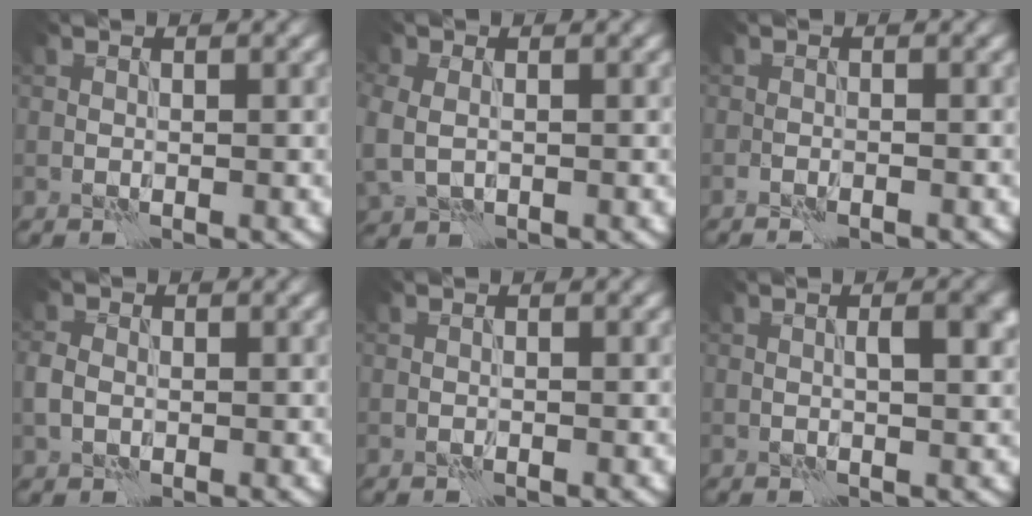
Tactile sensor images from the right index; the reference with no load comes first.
{"total": 3.7, "force": [-0.4, 2.9, 2.3], "torque": [-0.057, -0.007, 0.011]}
{"total": 1.0, "force": [-1.0, -0.1, 0.3], "torque": [-0.012, 0.000, -0.015]}
{"total": 1.8, "force": [0.2, 1.5, 1.0], "torque": [-0.025, 0.003, 0.000]}
{"total": 0.0}
{"total": 2.8, "force": [0.4, 0.7, 2.7], "torque": [-0.040, 0.002, 0.007]}